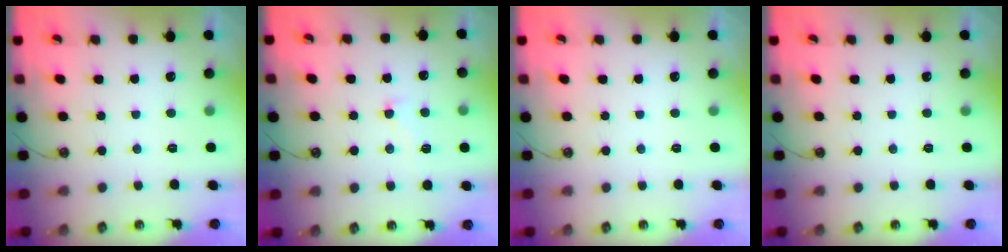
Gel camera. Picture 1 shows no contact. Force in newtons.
{"total": 2.1, "press": 2.1, "slide": 0.6}
{"total": 0.0}
{"total": 0.0}